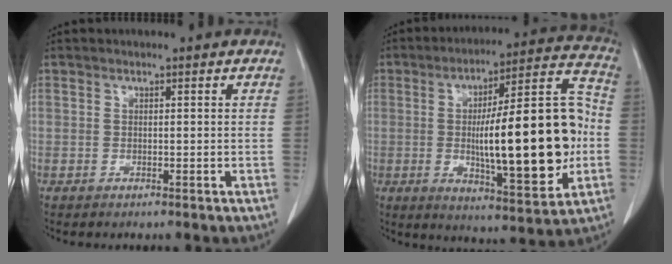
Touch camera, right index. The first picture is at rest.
{"total": 22.8, "force": [-1.8, 4.8, 22.2], "torque": [-0.330, 0.021, -0.019]}